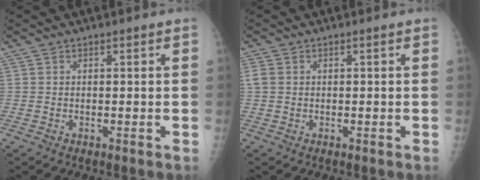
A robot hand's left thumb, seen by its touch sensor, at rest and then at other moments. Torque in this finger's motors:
{"motor_torque": [-0.17, 0.10, -0.14, -0.06, 0.09]}